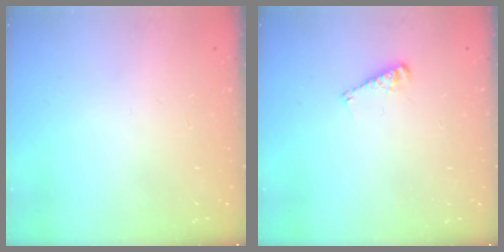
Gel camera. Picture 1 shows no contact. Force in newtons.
{"total": 3.8, "press": 3.8, "slide": 0.6}